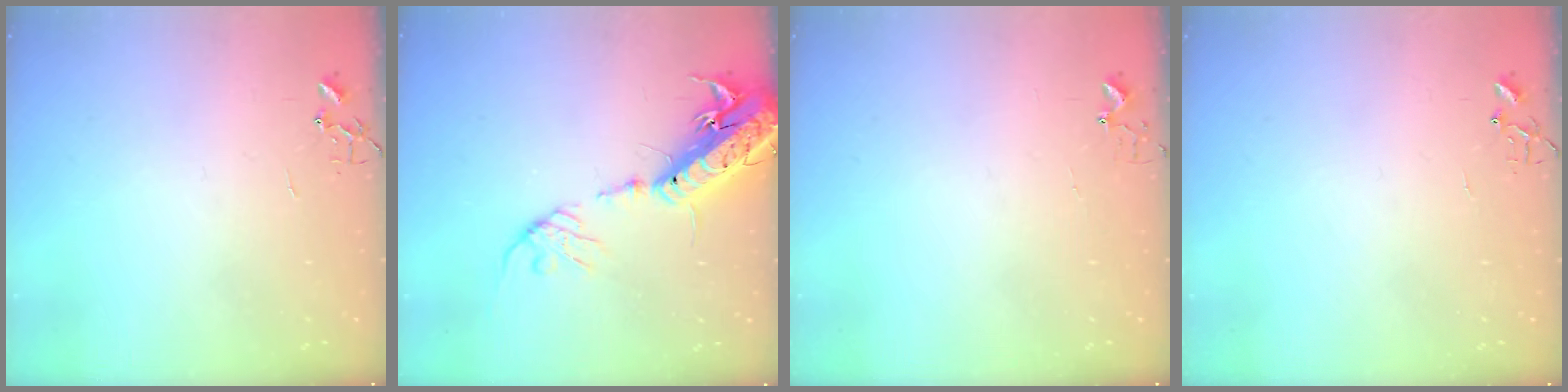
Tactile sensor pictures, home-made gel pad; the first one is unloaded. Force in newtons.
{"total": 19.6, "press": 19.1, "slide": 4.3}
{"total": 3.7, "press": 3.7, "slide": 0.2}
{"total": 4.9, "press": 4.8, "slide": 0.6}